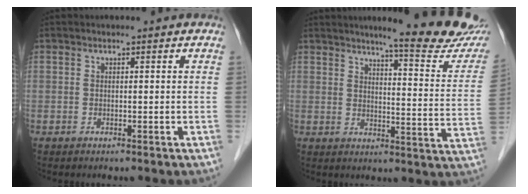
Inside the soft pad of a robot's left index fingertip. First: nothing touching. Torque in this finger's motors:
{"motor_torque": [1.13, -1.01, 0.27, 0.08]}